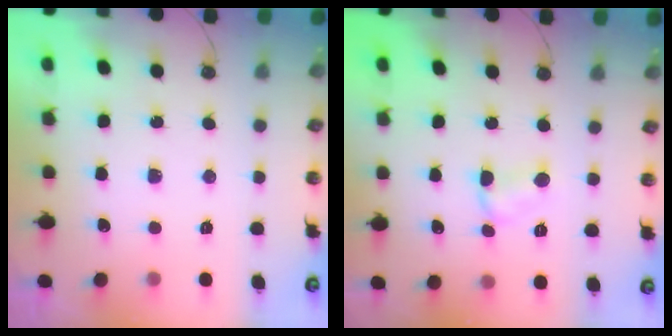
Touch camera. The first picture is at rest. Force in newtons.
{"total": 2.7, "press": 2.7, "slide": 0.3}